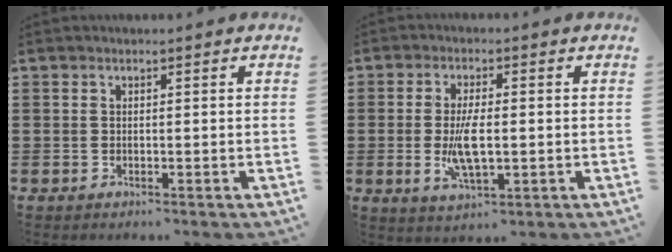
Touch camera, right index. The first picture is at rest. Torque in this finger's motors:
{"motor_torque": [1.65, 0.49, 0.71, 0.21]}